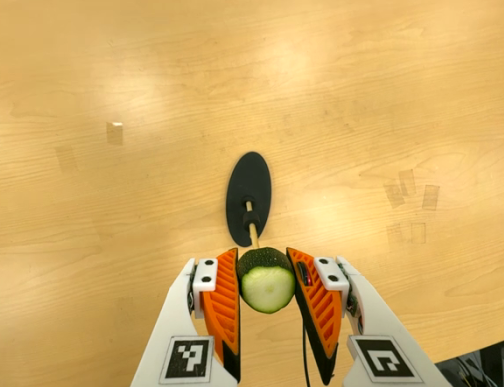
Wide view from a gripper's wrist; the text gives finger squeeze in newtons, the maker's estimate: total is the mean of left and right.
{"total": 9.8, "left": 8.6, "right": 11.1}